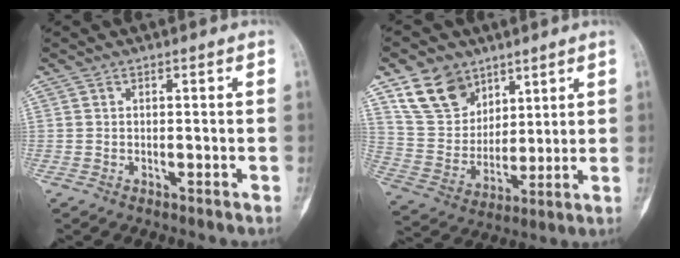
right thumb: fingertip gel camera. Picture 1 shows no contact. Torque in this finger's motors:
{"motor_torque": [-0.14, 0.22, 0.13, 0.16, 0.08]}